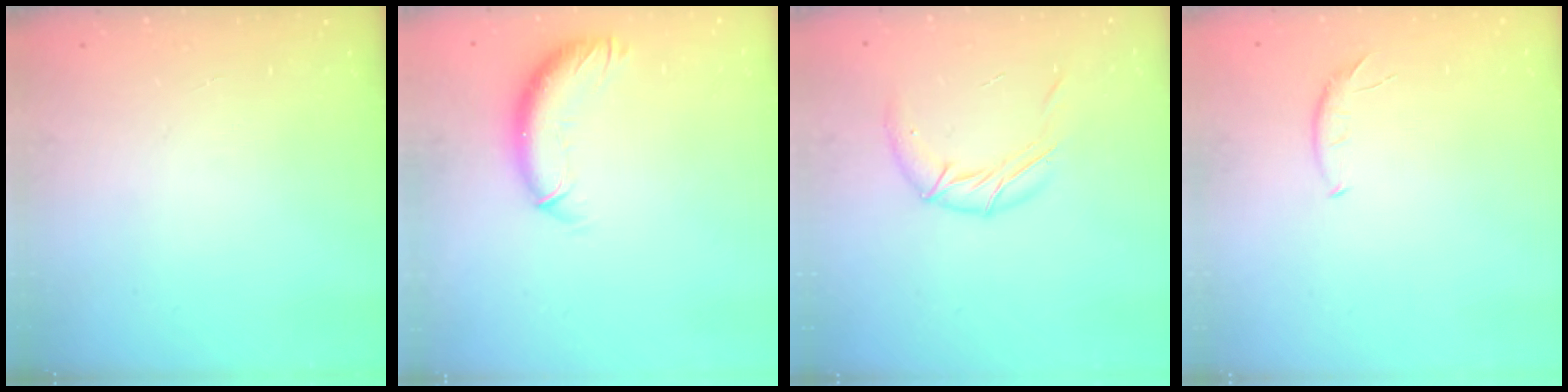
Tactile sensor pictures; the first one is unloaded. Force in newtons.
{"total": 10.3, "press": 10.2, "slide": 1.4}
{"total": 9.5, "press": 9.4, "slide": 1.1}
{"total": 5.5, "press": 5.5, "slide": 0.5}